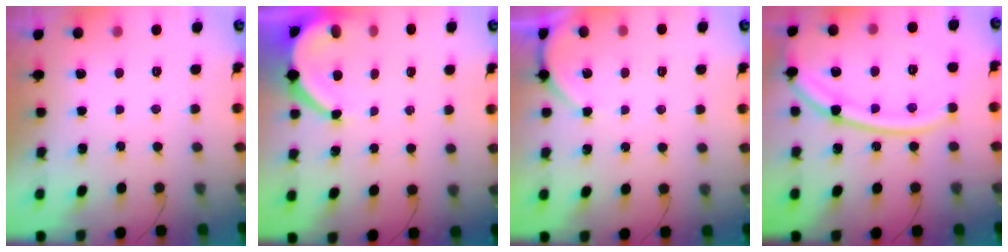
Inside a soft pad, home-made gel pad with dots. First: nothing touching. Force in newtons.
{"total": 6.6, "press": 6.6, "slide": 0.6}
{"total": 2.7, "press": 2.6, "slide": 0.6}
{"total": 16.2, "press": 16.2, "slide": 1.0}